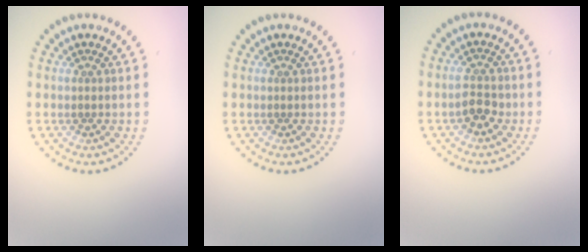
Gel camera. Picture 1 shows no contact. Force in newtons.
{"total": 0.0}
{"total": 2.2, "press": 2.1, "slide": 0.3}